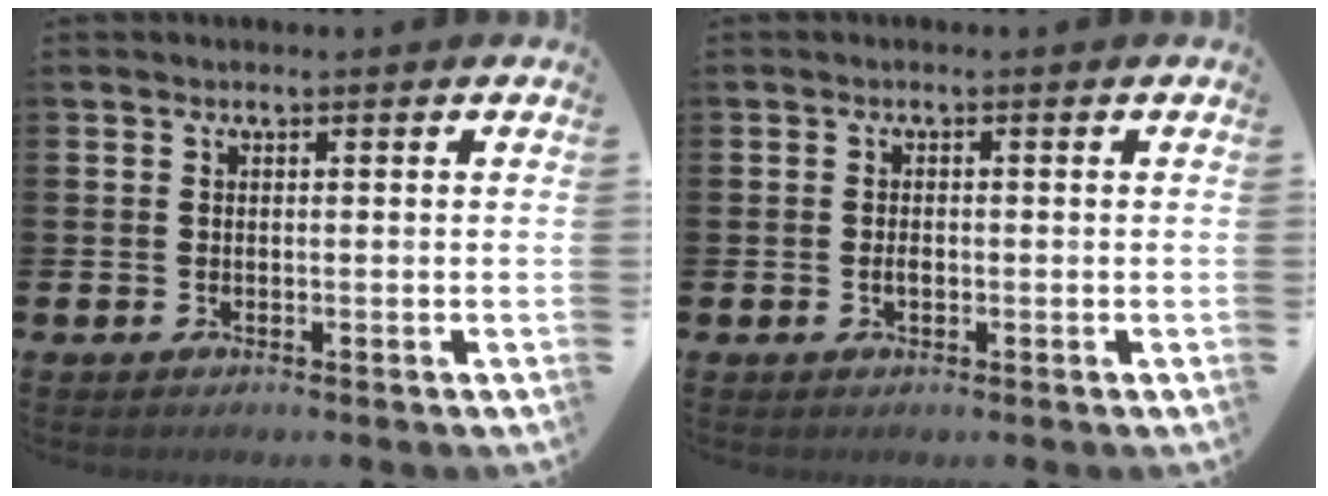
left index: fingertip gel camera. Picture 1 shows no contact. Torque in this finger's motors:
{"motor_torque": [0.31, 0.24, 0.01, 0.03]}